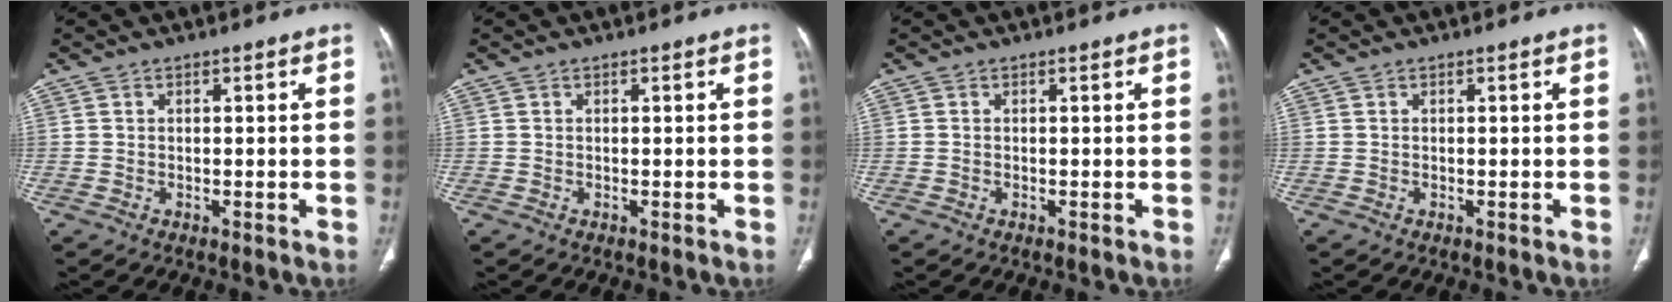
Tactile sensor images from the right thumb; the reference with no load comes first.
{"total": 0.0}
{"total": 0.0}
{"total": 0.0}